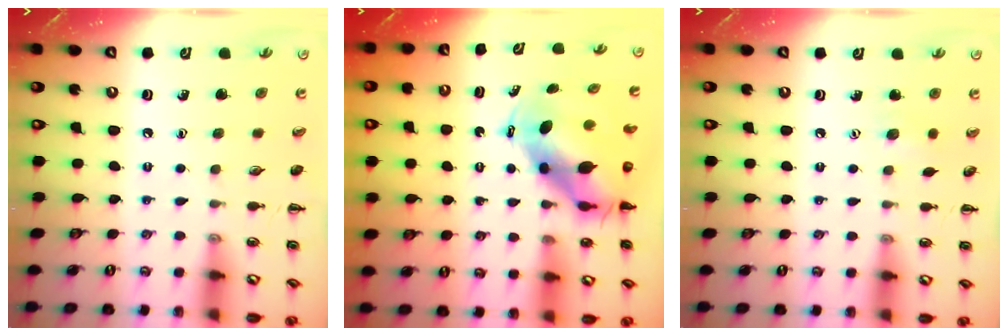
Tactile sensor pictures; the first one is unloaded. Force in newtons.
{"total": 7.7, "press": 7.5, "slide": 1.8}
{"total": 3.0, "press": 2.9, "slide": 0.6}